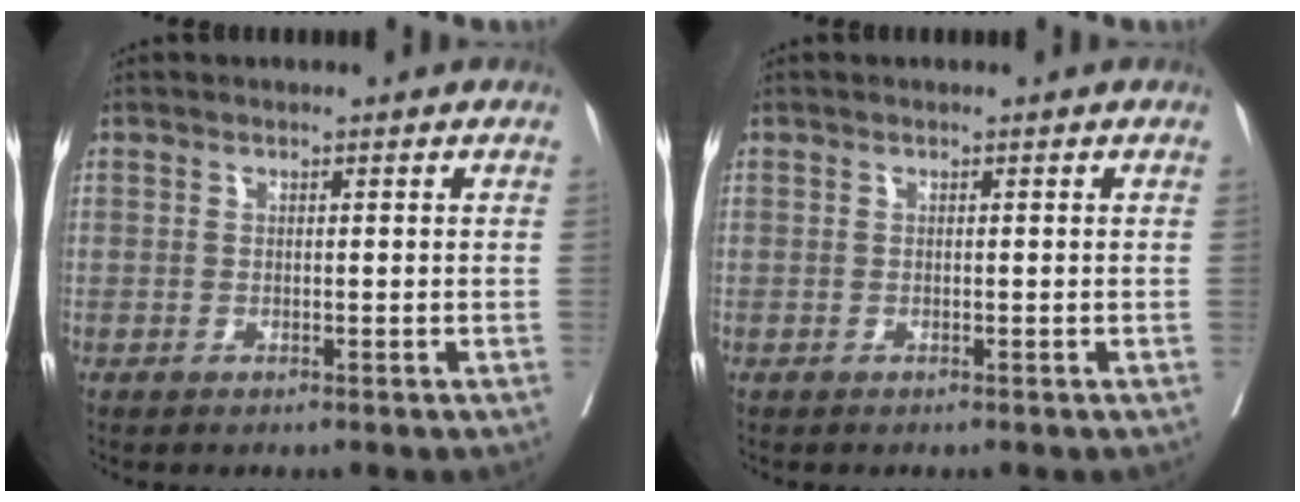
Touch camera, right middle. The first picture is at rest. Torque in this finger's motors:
{"motor_torque": [-0.25, -0.16, 0.03, -0.01]}